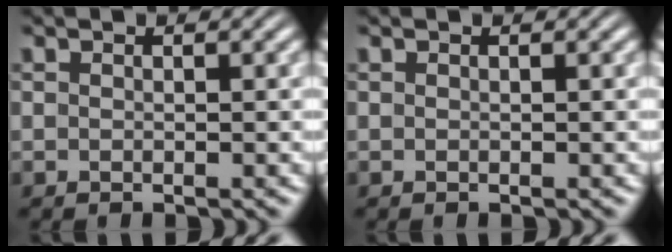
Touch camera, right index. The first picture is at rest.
{"total": 0.0}